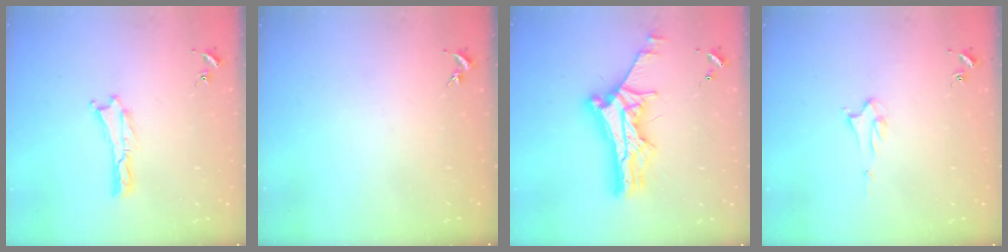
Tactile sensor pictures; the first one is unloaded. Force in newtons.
{"total": 0.0}
{"total": 12.5, "press": 12.4, "slide": 1.4}
{"total": 1.9, "press": 1.9, "slide": 0.1}